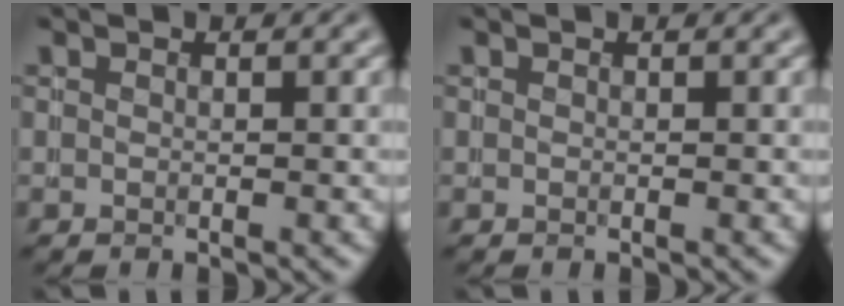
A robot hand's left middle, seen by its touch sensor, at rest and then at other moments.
{"total": 0.0}